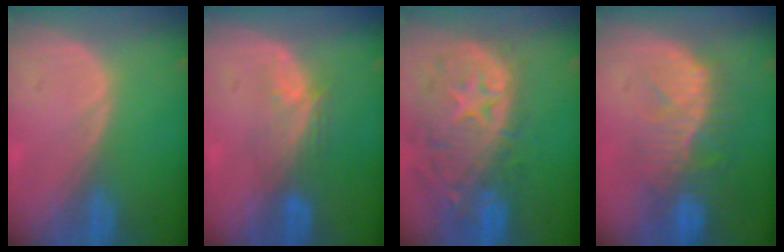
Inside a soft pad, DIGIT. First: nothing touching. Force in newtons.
{"total": 4.5, "press": 4.3, "slide": 1.5}
{"total": 13.7, "press": 11.3, "slide": 7.9}
{"total": 10.4, "press": 8.9, "slide": 5.4}